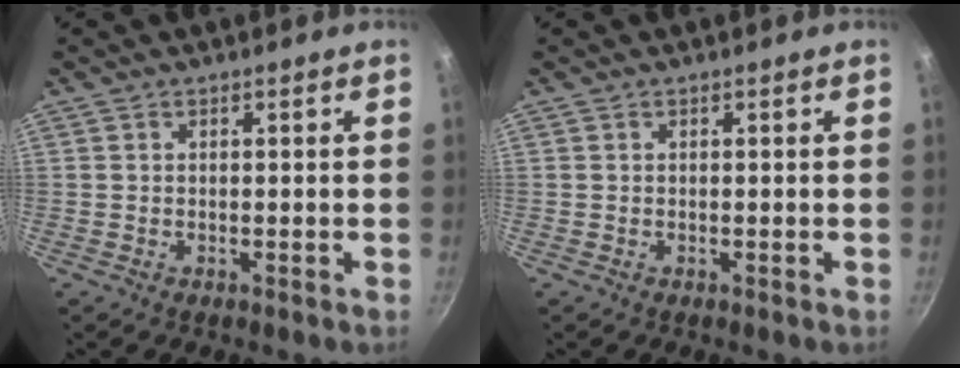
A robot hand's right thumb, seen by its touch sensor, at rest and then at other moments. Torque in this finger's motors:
{"motor_torque": [0.00, 0.00, 0.04, -0.04, 0.03]}